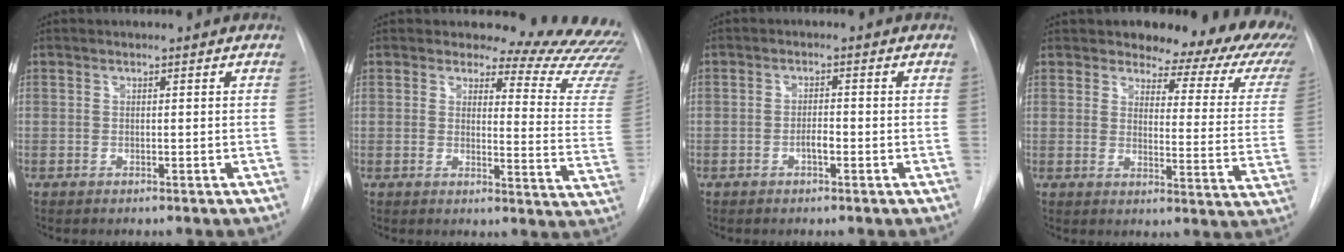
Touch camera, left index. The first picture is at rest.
{"total": 17.4, "force": [17.0, 2.5, 2.9], "torque": [-0.006, -0.150, 0.157]}
{"total": 1.7, "force": [-0.8, 0.5, 1.5], "torque": [-0.024, 0.003, -0.015]}
{"total": 18.8, "force": [16.3, 5.7, 7.4], "torque": [-0.076, -0.069, 0.172]}